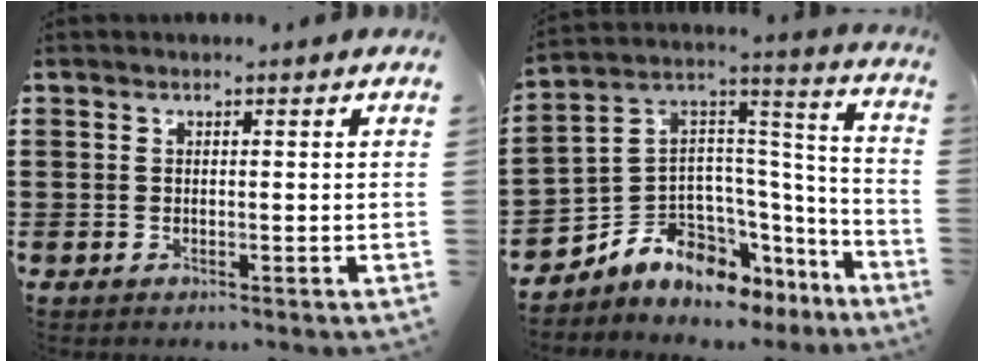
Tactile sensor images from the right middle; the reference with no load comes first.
{"total": 6.9, "force": [-5.6, 4.0, 0.7], "torque": [-0.048, -0.018, -0.112]}